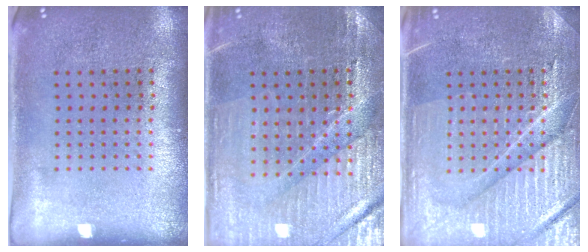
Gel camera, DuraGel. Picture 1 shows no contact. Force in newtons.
{"total": 3.1, "press": 3.1, "slide": 0.4}
{"total": 4.3, "press": 4.2, "slide": 0.8}